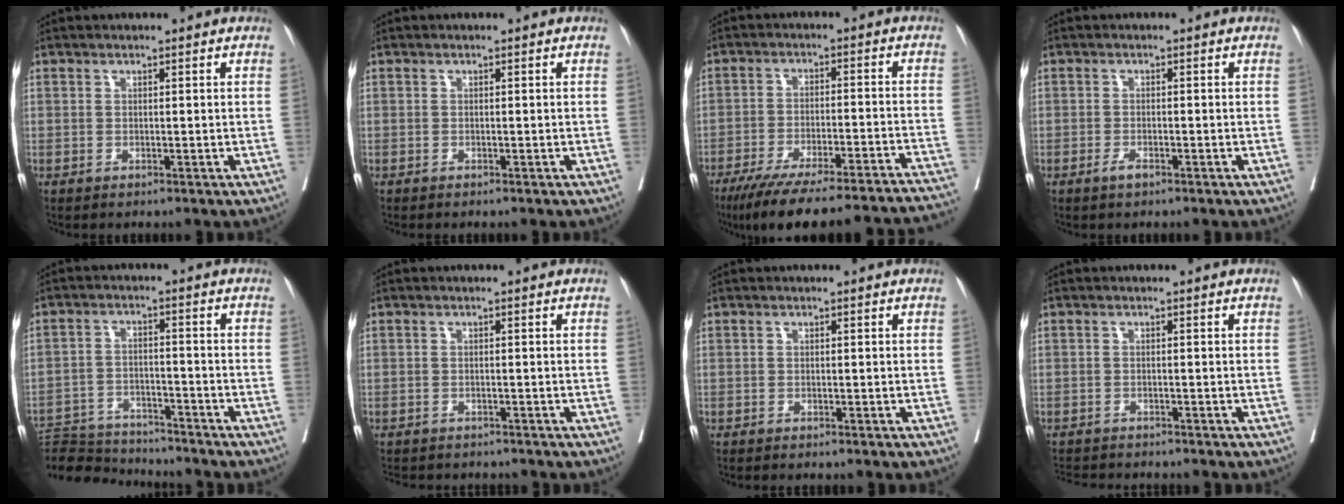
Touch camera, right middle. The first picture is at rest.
{"total": 0.8, "force": [-0.7, 0.1, 0.3], "torque": [-0.007, -0.002, -0.010]}
{"total": 26.8, "force": [-24.1, 1.7, 11.6], "torque": [-0.120, -0.035, -0.322]}
{"total": 1.4, "force": [-1.0, 0.4, 1.0], "torque": [-0.020, 0.000, -0.016]}
{"total": 11.9, "force": [-11.5, 1.5, 2.6], "torque": [-0.038, 0.004, -0.184]}
{"total": 7.4, "force": [-6.8, 2.1, 2.1], "torque": [-0.033, -0.003, -0.089]}
{"total": 3.1, "force": [-2.8, 0.4, 1.4], "torque": [-0.020, -0.004, -0.032]}
{"total": 6.4, "force": [-6.1, 0.8, 1.7], "torque": [-0.022, -0.007, -0.094]}